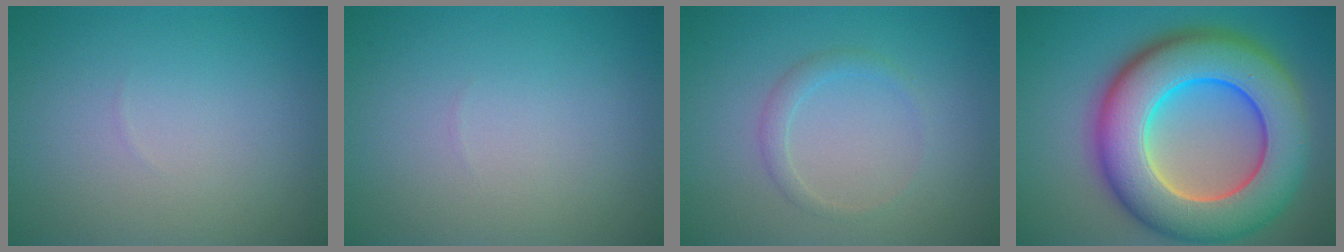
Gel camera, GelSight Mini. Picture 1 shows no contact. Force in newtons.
{"total": 0.0}
{"total": 1.4, "press": 1.4, "slide": 0.1}
{"total": 13.6, "press": 13.6, "slide": 0.6}